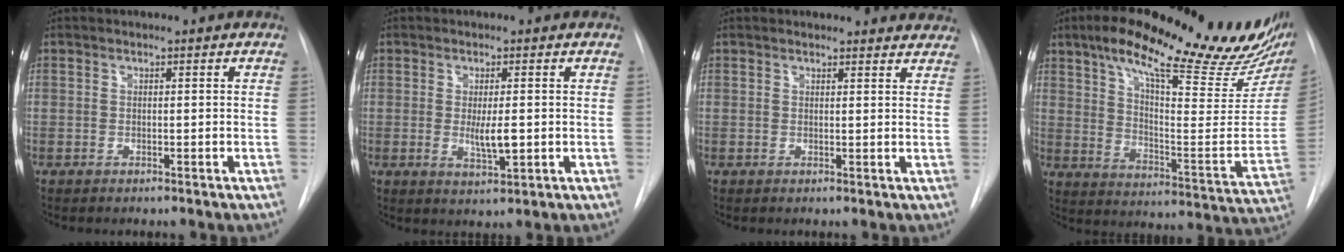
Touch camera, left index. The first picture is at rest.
{"total": 3.8, "force": [-0.1, 0.9, 3.7], "torque": [-0.066, -0.007, 0.000]}
{"total": 8.8, "force": [8.4, 2.3, 1.1], "torque": [0.018, 0.004, 0.069]}
{"total": 30.3, "force": [21.9, 6.7, 19.9], "torque": [-0.264, -0.012, 0.291]}